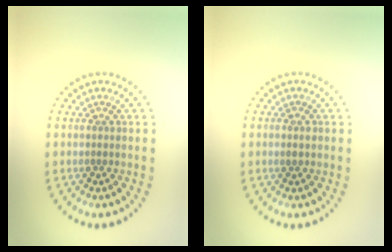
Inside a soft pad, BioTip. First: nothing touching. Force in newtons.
{"total": 0.9, "press": 0.9, "slide": 0.0}